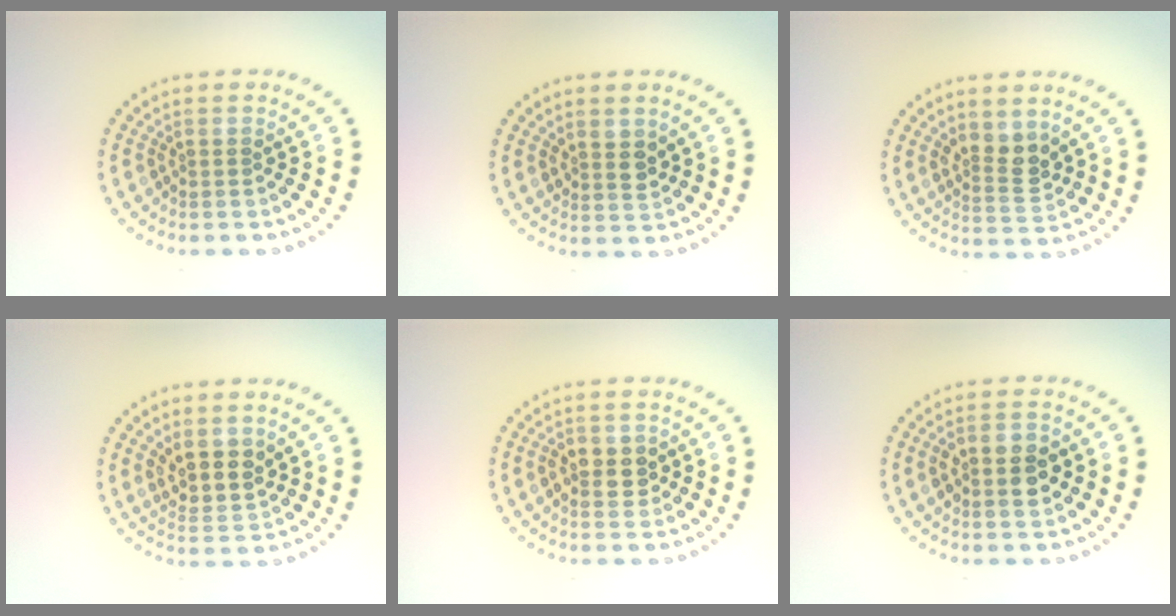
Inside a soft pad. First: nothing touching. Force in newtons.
{"total": 1.8, "press": 1.6, "slide": 0.9}
{"total": 2.7, "press": 2.5, "slide": 1.1}
{"total": 3.3, "press": 3.0, "slide": 1.5}
{"total": 2.6, "press": 2.6, "slide": 0.2}
{"total": 3.8, "press": 3.8, "slide": 0.3}